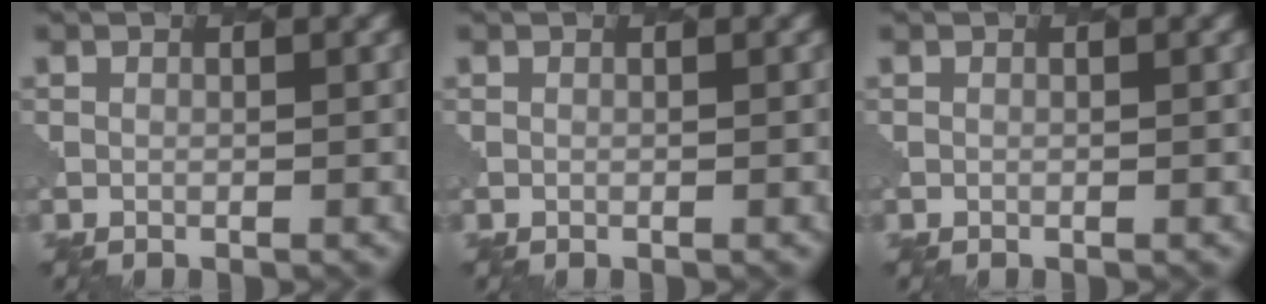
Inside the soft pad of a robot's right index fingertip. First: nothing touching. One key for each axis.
{"total": 0.0}
{"total": 0.0}